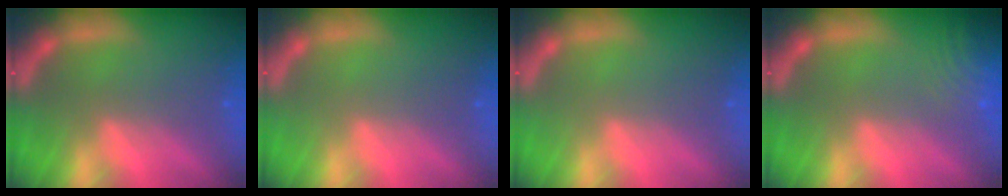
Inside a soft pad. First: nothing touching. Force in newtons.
{"total": 0.0}
{"total": 0.0}
{"total": 7.0}